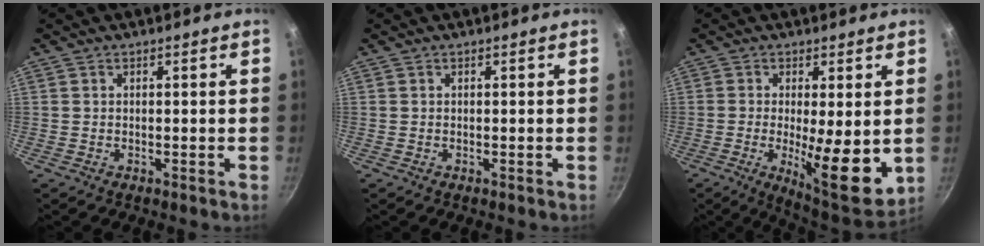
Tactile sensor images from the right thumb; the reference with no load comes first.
{"total": 0.0}
{"total": 12.9, "force": [-1.1, 3.7, 12.3], "torque": [-0.168, -0.022, -0.006]}